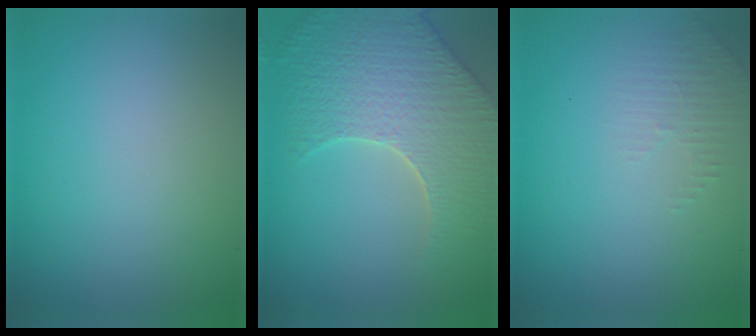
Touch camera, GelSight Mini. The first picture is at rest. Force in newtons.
{"total": 8.6, "press": 6.3, "slide": 5.9}
{"total": 1.5, "press": 1.5, "slide": 0.4}